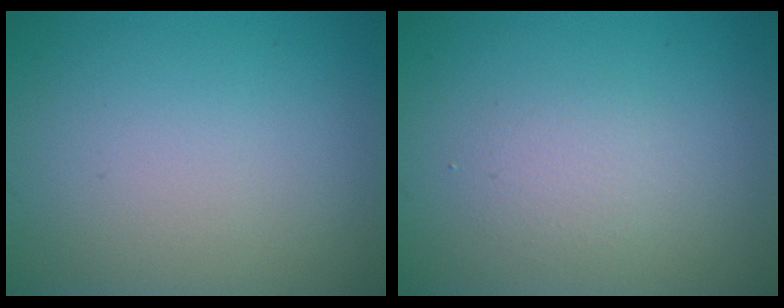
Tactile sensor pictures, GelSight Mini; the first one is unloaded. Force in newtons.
{"total": 1.7, "press": 1.7, "slide": 0.1}